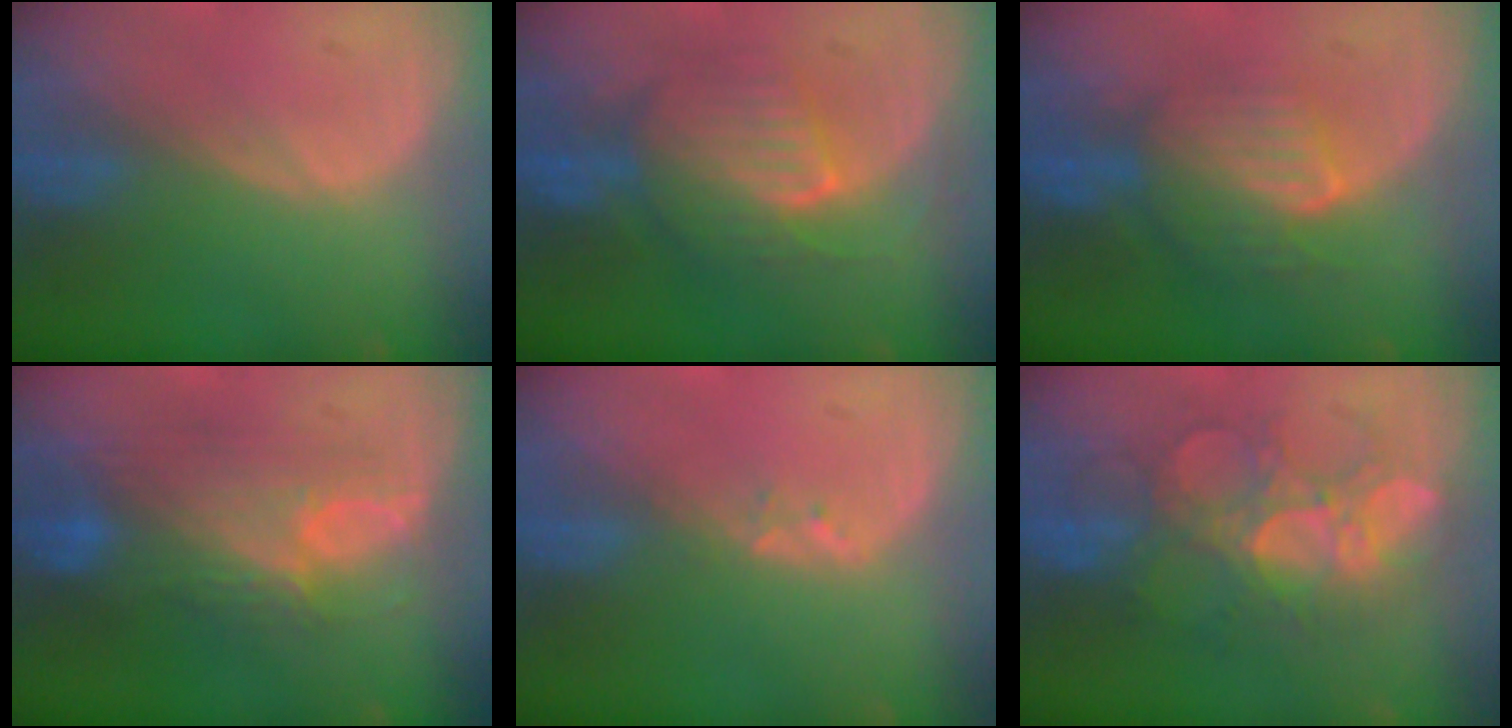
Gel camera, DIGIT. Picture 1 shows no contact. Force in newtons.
{"total": 8.0, "press": 8.0, "slide": 0.7}
{"total": 8.0, "press": 7.3, "slide": 3.3}
{"total": 9.1, "press": 8.5, "slide": 3.4}
{"total": 1.4, "press": 1.3, "slide": 0.7}
{"total": 9.1, "press": 8.9, "slide": 1.9}